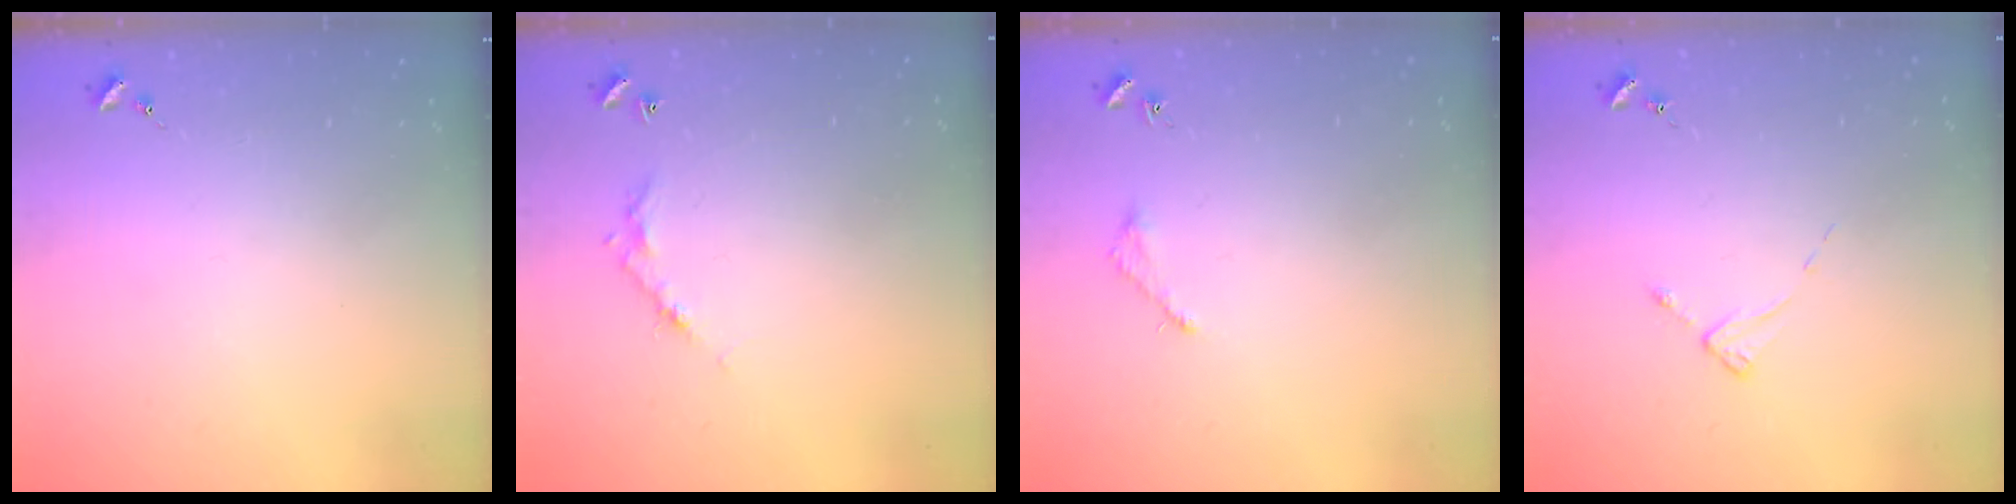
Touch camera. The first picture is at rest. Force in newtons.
{"total": 5.2, "press": 5.2, "slide": 0.3}
{"total": 3.0, "press": 3.0, "slide": 0.4}
{"total": 2.3, "press": 2.3, "slide": 0.3}